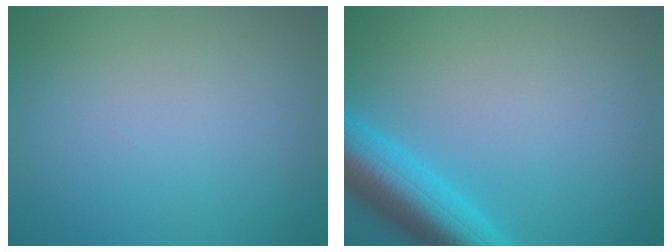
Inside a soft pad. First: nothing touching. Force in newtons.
{"total": 6.6, "press": 6.5, "slide": 0.5}